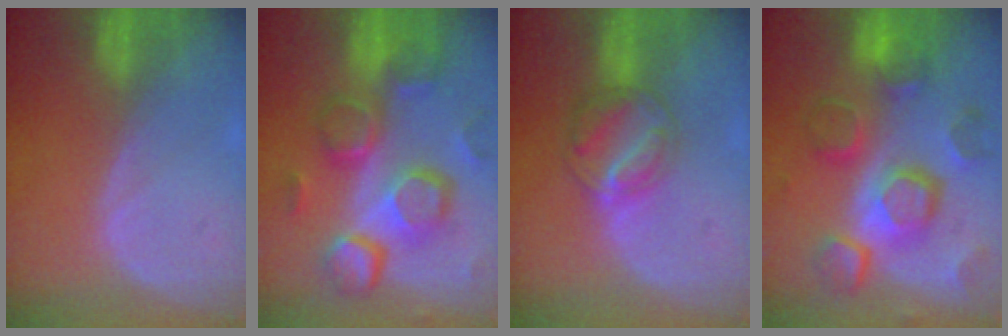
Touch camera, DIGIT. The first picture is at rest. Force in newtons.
{"total": 12.3, "press": 10.7, "slide": 6.1}
{"total": 5.8, "press": 5.7, "slide": 1.0}
{"total": 12.3, "press": 10.7, "slide": 6.0}